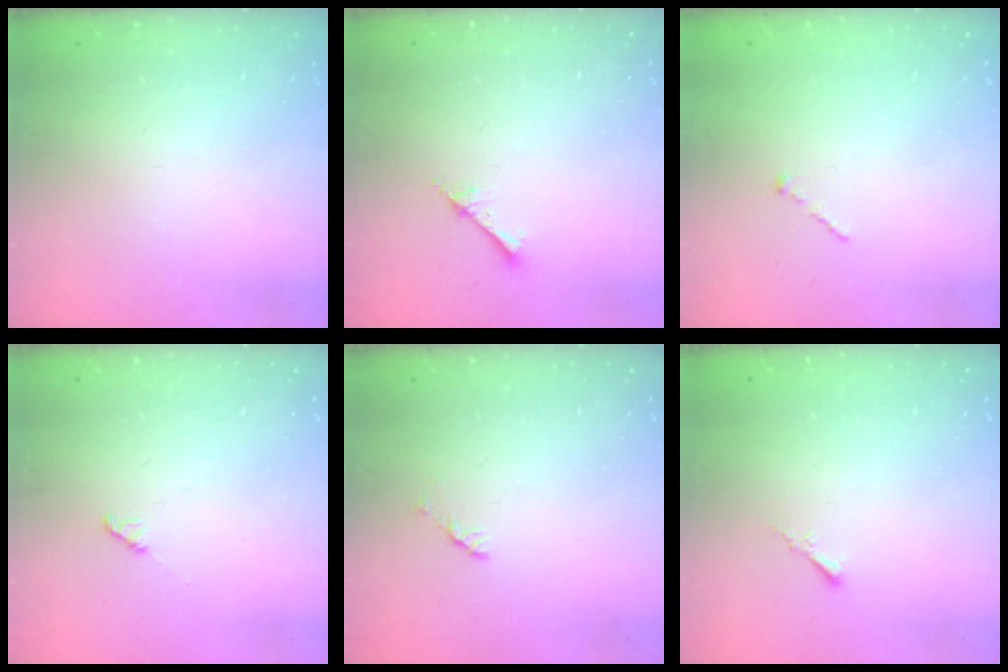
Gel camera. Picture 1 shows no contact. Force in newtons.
{"total": 2.5, "press": 2.5, "slide": 0.2}
{"total": 0.0}
{"total": 2.2, "press": 2.2, "slide": 0.3}
{"total": 2.8, "press": 2.7, "slide": 0.4}
{"total": 0.0}